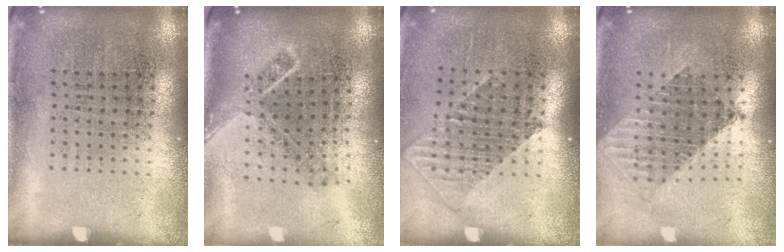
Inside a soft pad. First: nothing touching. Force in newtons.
{"total": 1.7, "press": 1.3, "slide": 1.2}
{"total": 1.3, "press": 1.1, "slide": 0.7}
{"total": 1.6, "press": 1.3, "slide": 1.0}